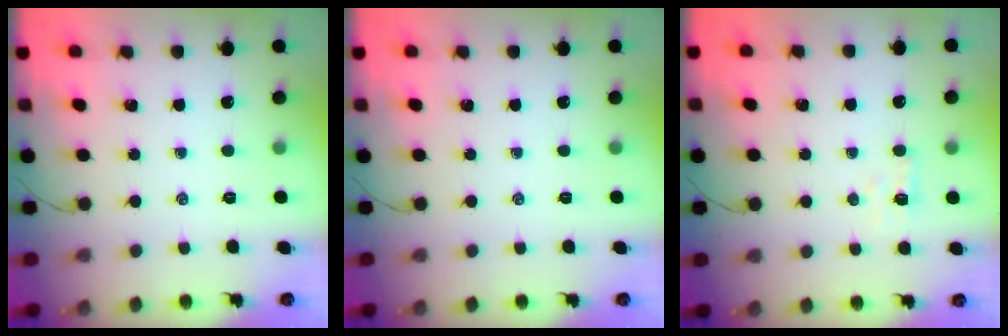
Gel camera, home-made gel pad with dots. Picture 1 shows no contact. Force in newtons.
{"total": 0.0}
{"total": 2.9, "press": 2.8, "slide": 1.0}